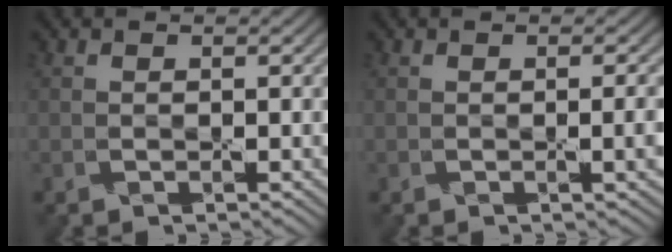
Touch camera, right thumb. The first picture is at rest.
{"total": 1.9, "force": [0.0, 0.4, 1.9], "torque": [-0.023, 0.006, -0.003]}